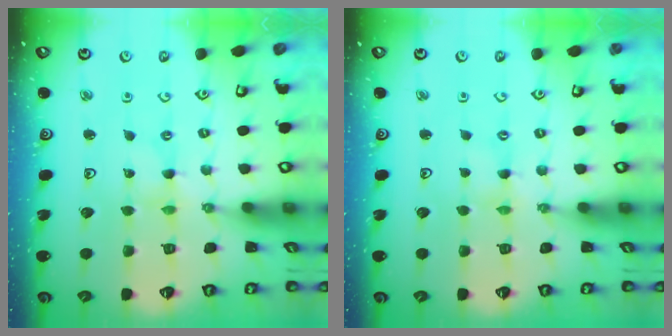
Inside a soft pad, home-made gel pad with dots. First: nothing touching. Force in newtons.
{"total": 0.0}